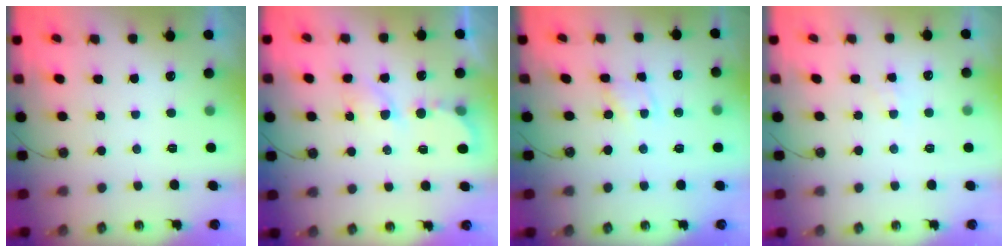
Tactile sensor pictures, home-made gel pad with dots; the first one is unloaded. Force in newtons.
{"total": 6.0, "press": 6.0, "slide": 0.4}
{"total": 2.1, "press": 2.1, "slide": 0.3}
{"total": 4.4, "press": 4.4, "slide": 0.6}